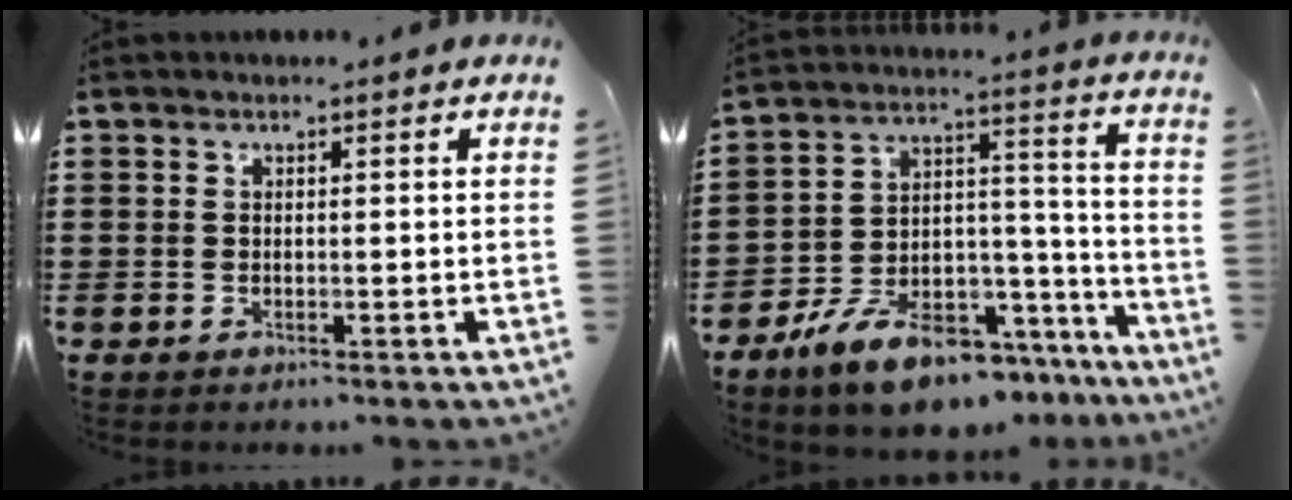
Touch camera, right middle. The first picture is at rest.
{"total": 11.3, "force": [-9.2, 4.3, 5.1], "torque": [-0.101, 0.035, -0.173]}